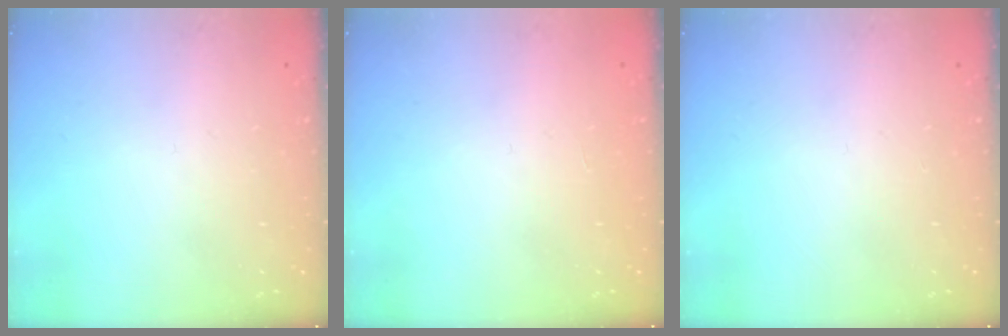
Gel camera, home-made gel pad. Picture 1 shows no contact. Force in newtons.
{"total": 0.0}
{"total": 0.0}